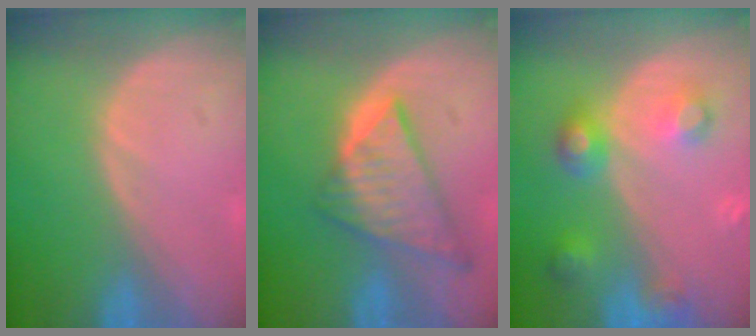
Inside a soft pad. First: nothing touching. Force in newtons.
{"total": 8.7, "press": 7.5, "slide": 4.5}
{"total": 5.8, "press": 5.8, "slide": 0.3}